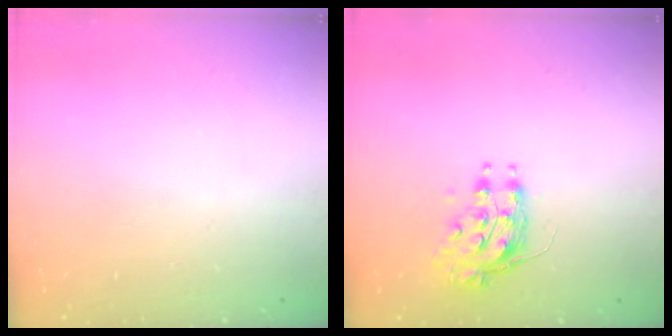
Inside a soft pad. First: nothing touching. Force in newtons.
{"total": 8.3, "press": 8.3, "slide": 0.2}